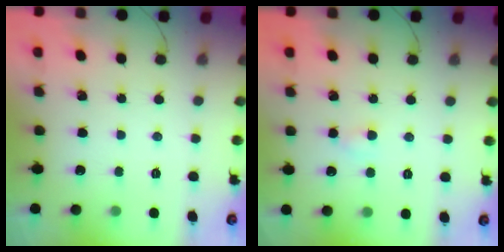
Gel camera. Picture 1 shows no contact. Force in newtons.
{"total": 2.7, "press": 2.5, "slide": 1.0}